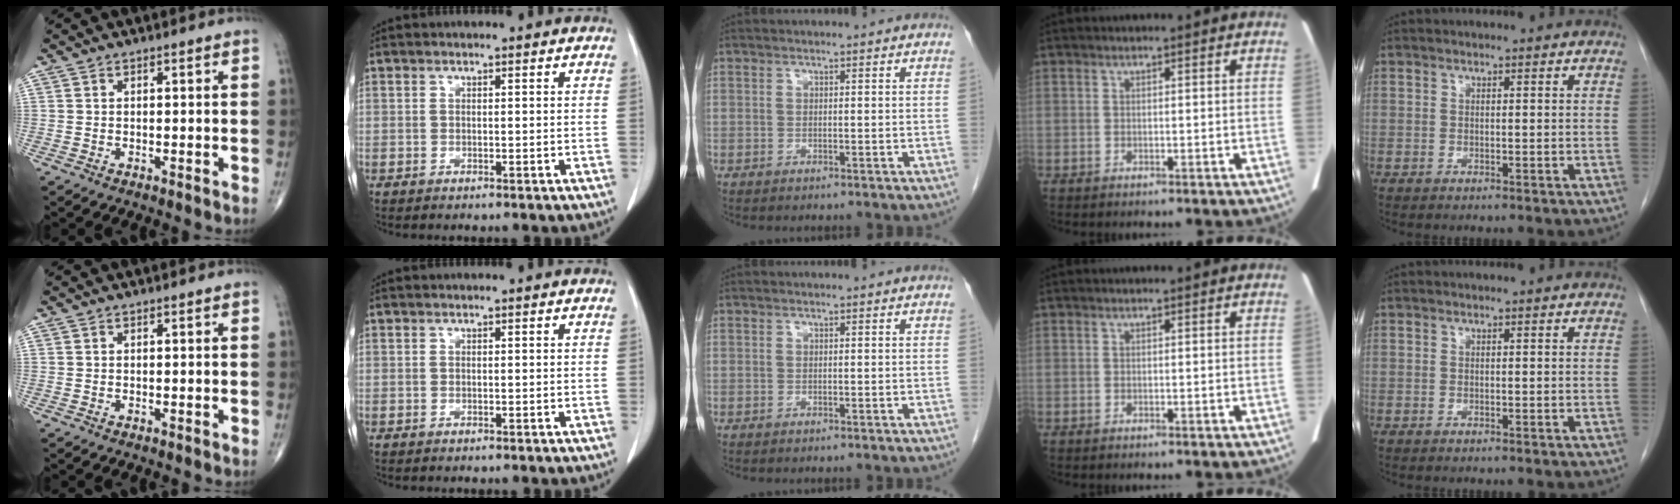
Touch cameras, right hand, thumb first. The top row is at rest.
{}